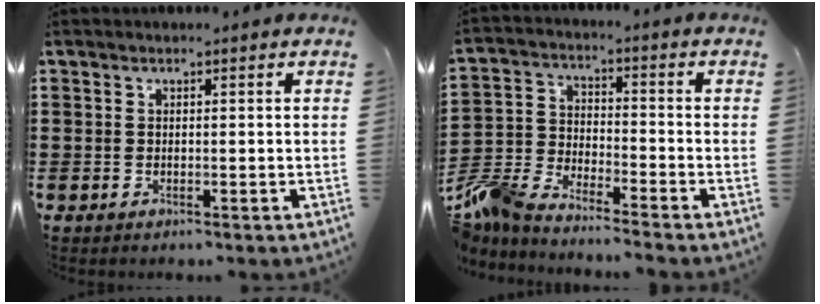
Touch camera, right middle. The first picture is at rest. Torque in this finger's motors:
{"motor_torque": [1.37, -0.76, 0.34, 0.21]}